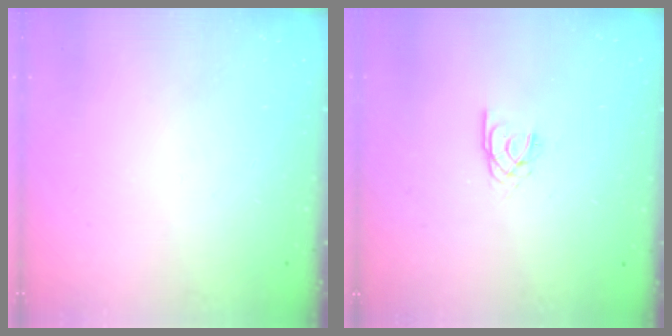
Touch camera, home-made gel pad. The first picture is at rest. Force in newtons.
{"total": 2.2, "press": 2.2, "slide": 0.4}